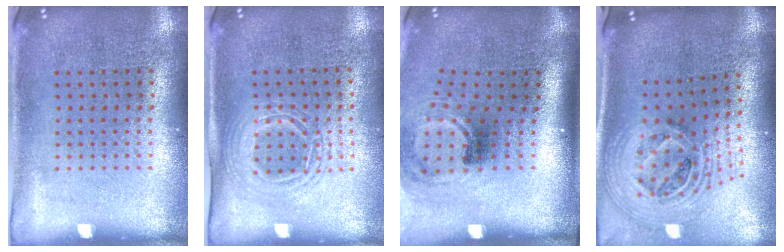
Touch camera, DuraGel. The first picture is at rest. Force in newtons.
{"total": 1.5, "press": 1.3, "slide": 0.7}
{"total": 1.9, "press": 1.2, "slide": 1.5}
{"total": 2.6, "press": 1.8, "slide": 1.9}